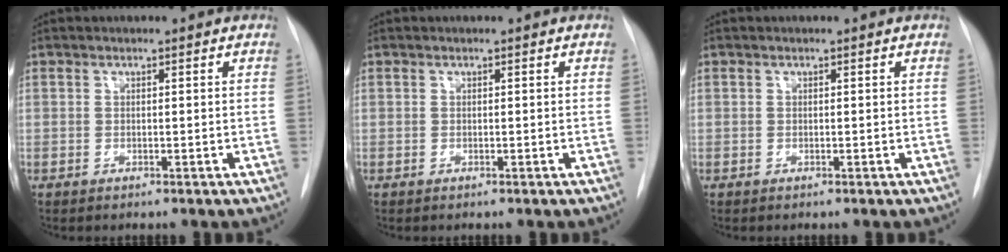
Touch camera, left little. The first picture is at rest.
{"total": 0.0}
{"total": 0.0}